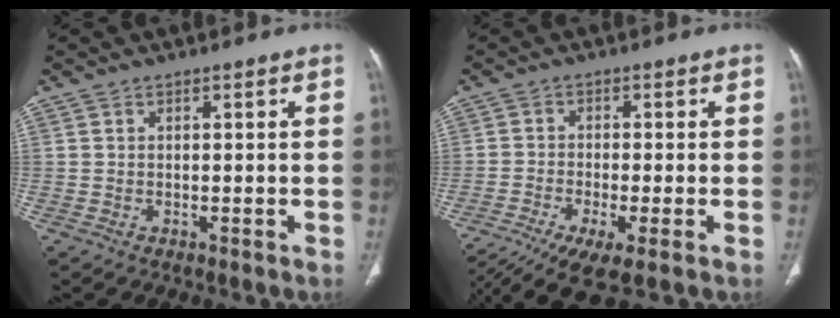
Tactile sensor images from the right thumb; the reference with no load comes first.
{"total": 11.7, "force": [-7.2, 2.4, 8.9], "torque": [-0.183, -0.001, -0.125]}